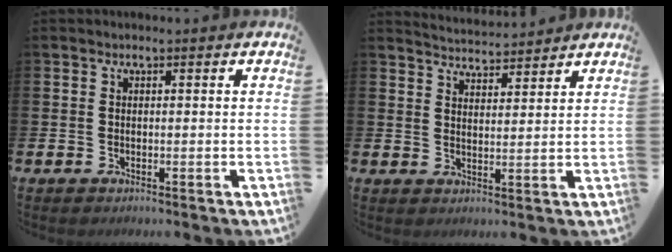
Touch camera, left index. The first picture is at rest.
{"total": 4.2, "force": [4.2, 0.2, -0.4], "torque": [-0.001, -0.028, 0.076]}